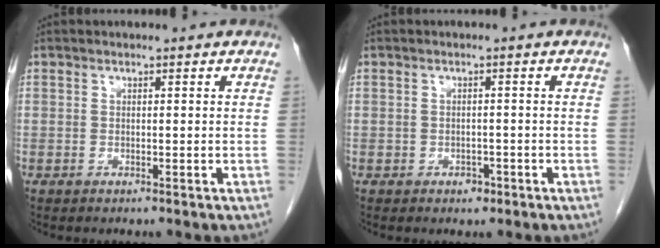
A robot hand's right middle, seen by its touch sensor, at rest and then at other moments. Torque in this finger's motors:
{"motor_torque": [0.07, -0.02, 0.00, 0.00]}